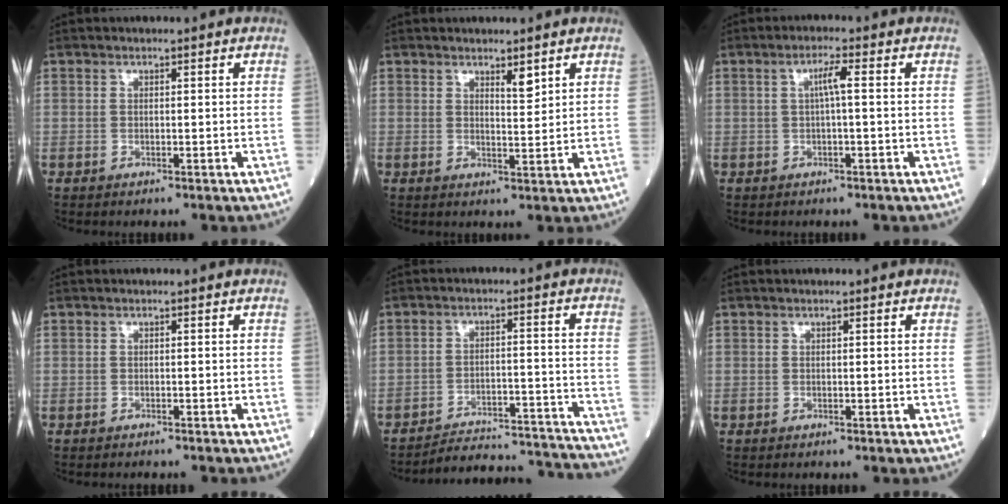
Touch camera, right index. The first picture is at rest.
{"total": 2.4, "force": [1.7, 0.4, 1.7], "torque": [-0.029, -0.008, 0.030]}
{"total": 2.6, "force": [0.4, 0.2, 2.6], "torque": [-0.047, 0.005, 0.005]}
{"total": 1.2, "force": [-1.2, 0.4, 0.2], "torque": [-0.007, -0.001, -0.016]}
{"total": 17.5, "force": [-17.4, 0.7, 2.5], "torque": [-0.032, 0.012, -0.228]}
{"total": 0.0}